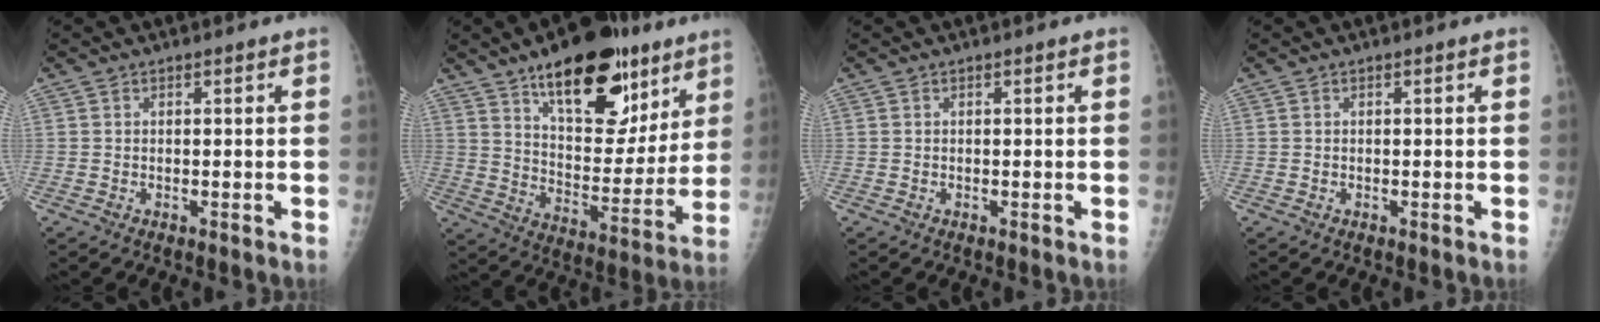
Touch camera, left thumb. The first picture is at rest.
{"total": 23.1, "force": [13.5, 10.8, 15.3], "torque": [-0.173, -0.056, 0.213]}
{"total": 0.0}
{"total": 0.0}